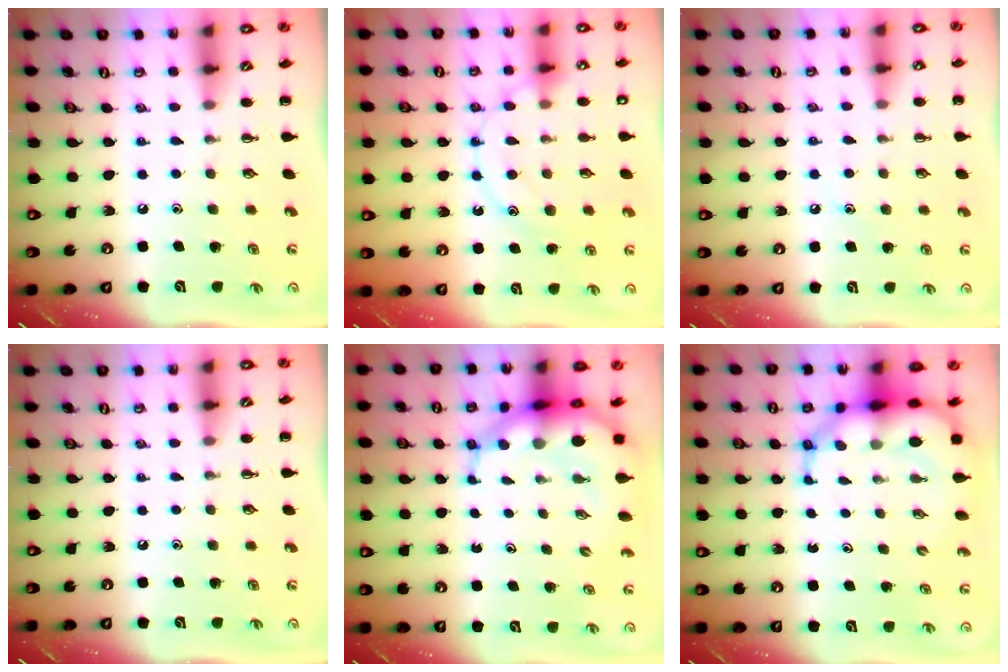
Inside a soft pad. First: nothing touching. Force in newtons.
{"total": 12.6, "press": 12.6, "slide": 0.6}
{"total": 7.5, "press": 7.3, "slide": 2.0}
{"total": 0.0}
{"total": 10.7, "press": 10.3, "slide": 2.9}
{"total": 9.3, "press": 8.9, "slide": 2.8}